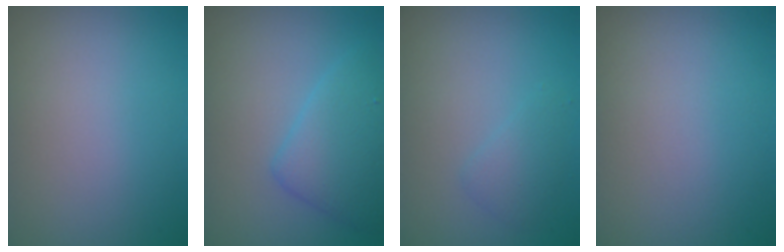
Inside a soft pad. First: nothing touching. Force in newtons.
{"total": 4.2, "press": 4.2, "slide": 0.2}
{"total": 1.6, "press": 1.6, "slide": 0.0}
{"total": 0.0}